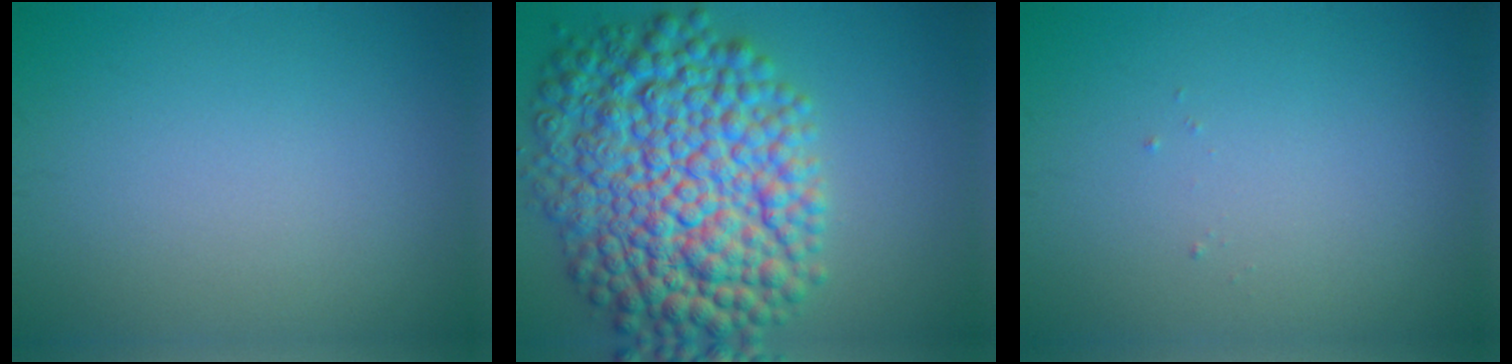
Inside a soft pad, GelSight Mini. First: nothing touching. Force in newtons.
{"total": 13.8, "press": 13.8, "slide": 0.1}
{"total": 0.0}